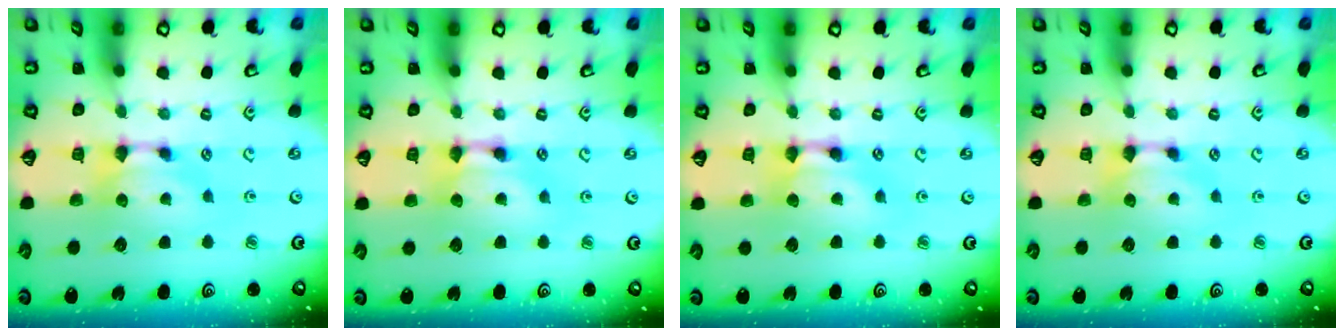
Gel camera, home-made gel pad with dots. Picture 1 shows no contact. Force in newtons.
{"total": 1.6, "press": 1.4, "slide": 0.6}
{"total": 2.2, "press": 2.2, "slide": 0.1}
{"total": 0.0}